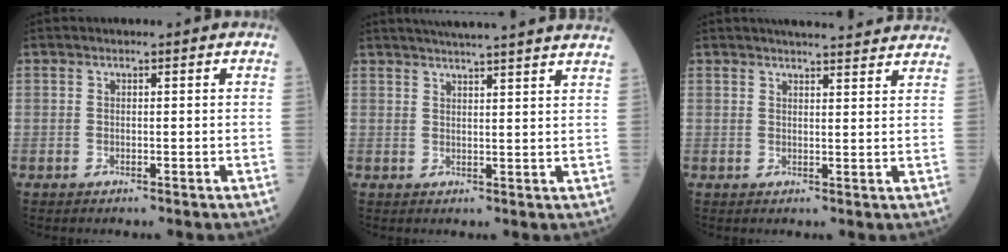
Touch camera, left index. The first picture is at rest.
{"total": 17.0, "force": [15.5, -0.3, 6.9], "torque": [-0.110, 0.003, 0.192]}
{"total": 12.1, "force": [11.2, 1.3, 4.3], "torque": [-0.049, 0.013, 0.124]}